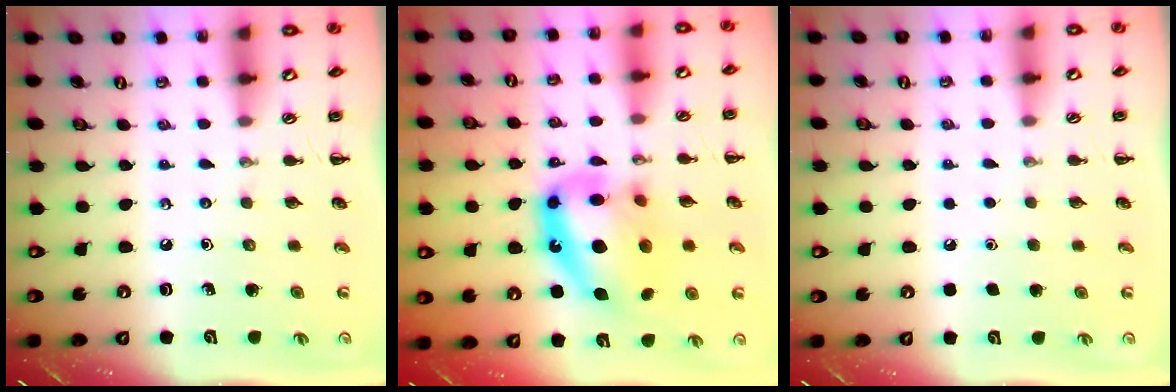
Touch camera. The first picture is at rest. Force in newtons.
{"total": 16.9, "press": 16.3, "slide": 4.4}
{"total": 1.6, "press": 1.6, "slide": 0.1}